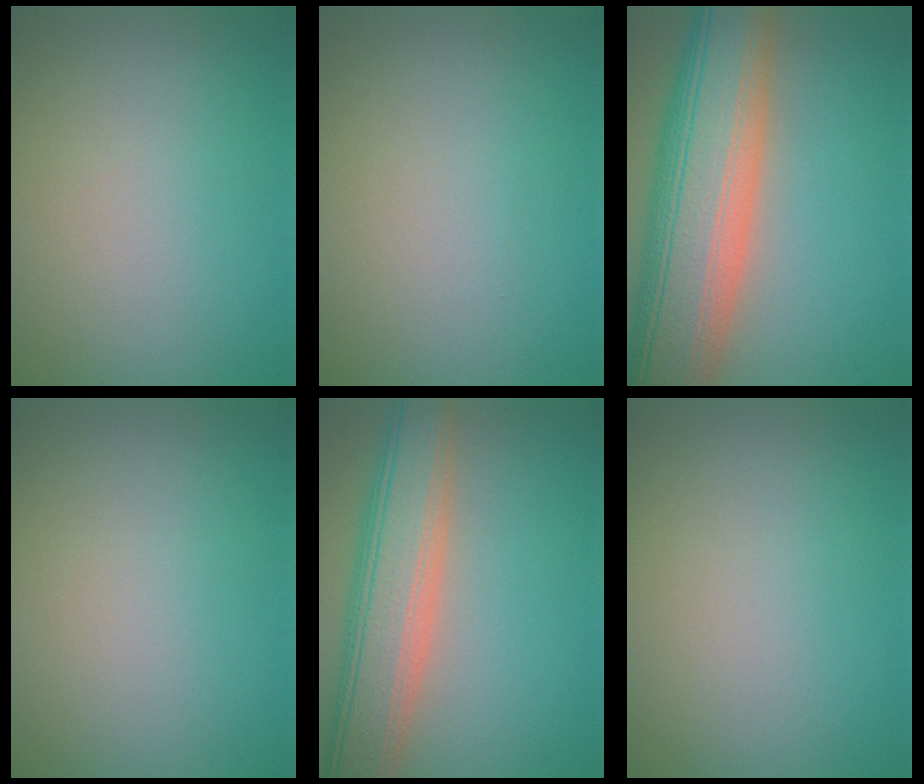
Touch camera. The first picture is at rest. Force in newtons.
{"total": 0.0}
{"total": 14.2, "press": 14.1, "slide": 1.0}
{"total": 0.0}
{"total": 8.2, "press": 8.2, "slide": 0.5}
{"total": 0.0}